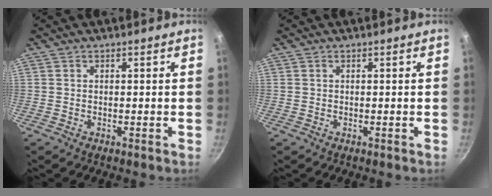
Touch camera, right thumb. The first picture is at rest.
{"total": 0.0}